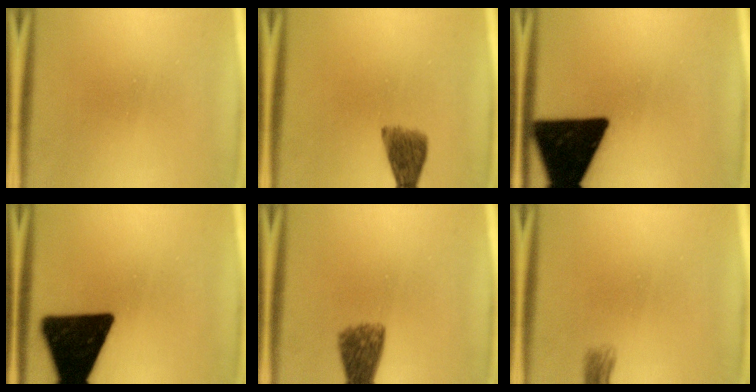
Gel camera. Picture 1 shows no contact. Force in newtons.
{"total": 4.3}
{"total": 18.0}
{"total": 17.7}
{"total": 6.2}
{"total": 1.6}